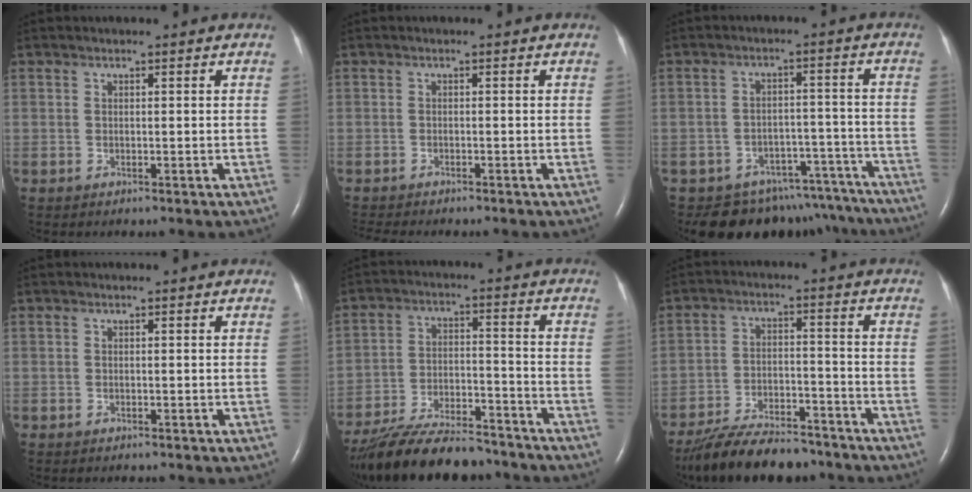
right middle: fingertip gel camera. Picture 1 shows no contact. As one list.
[{"total": 4.9, "force": [-4.3, 0.8, 2.1], "torque": [-0.026, -0.008, -0.062]}, {"total": 13.6, "force": [-12.1, 6.1, 1.1], "torque": [0.004, 0.041, -0.141]}, {"total": 0.9, "force": [-0.8, 0.2, 0.3], "torque": [-0.009, -0.002, -0.011]}, {"total": 19.2, "force": [-17.0, 3.9, 8.1], "torque": [-0.161, -0.015, -0.271]}, {"total": 15.3, "force": [-13.3, 3.9, 6.5], "torque": [-0.121, -0.002, -0.213]}]